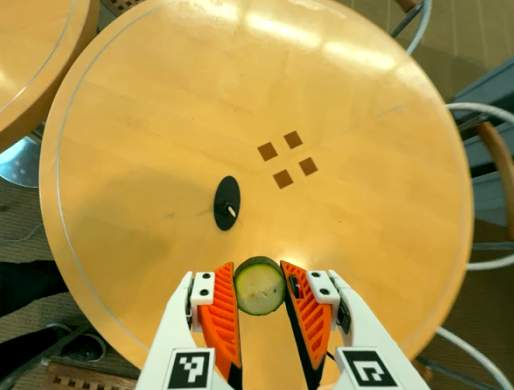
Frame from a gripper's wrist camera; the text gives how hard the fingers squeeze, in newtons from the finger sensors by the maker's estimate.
{"total": 9.2, "left": 9.0, "right": 9.3}